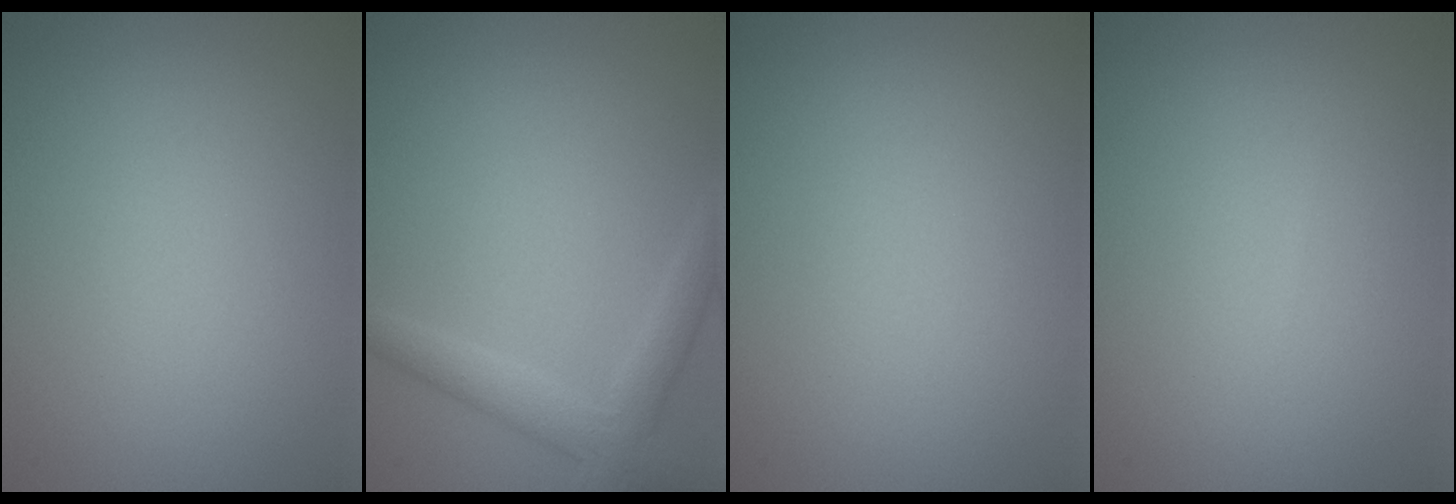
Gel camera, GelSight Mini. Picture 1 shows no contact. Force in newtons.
{"total": 3.1, "press": 3.1, "slide": 0.2}
{"total": 0.0}
{"total": 0.0}